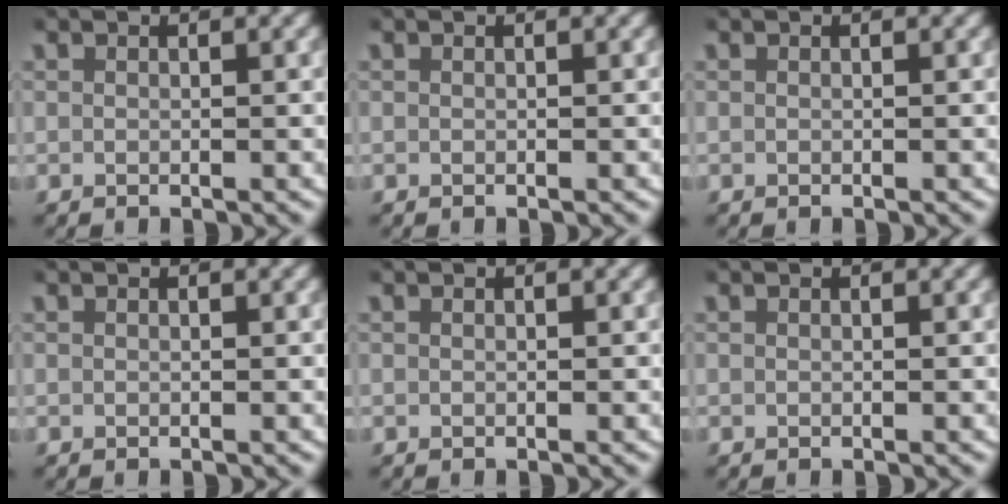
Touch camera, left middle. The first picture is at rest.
{"total": 0.0}
{"total": 0.0}
{"total": 0.0}
{"total": 0.0}
{"total": 0.0}